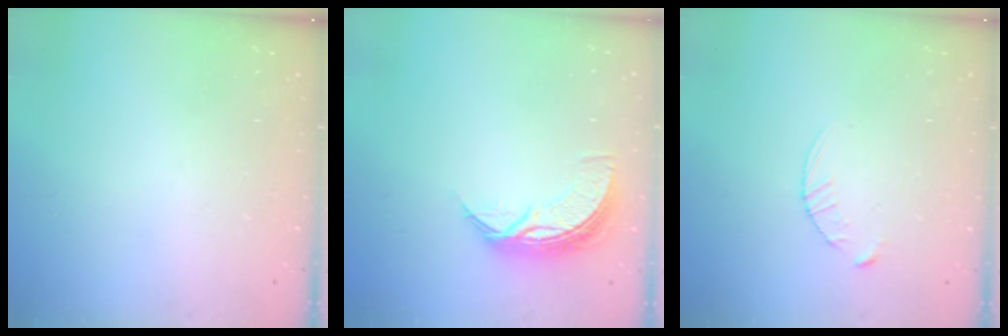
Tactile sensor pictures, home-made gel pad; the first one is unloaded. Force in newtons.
{"total": 8.8, "press": 8.8, "slide": 0.4}
{"total": 4.0, "press": 4.0, "slide": 0.5}